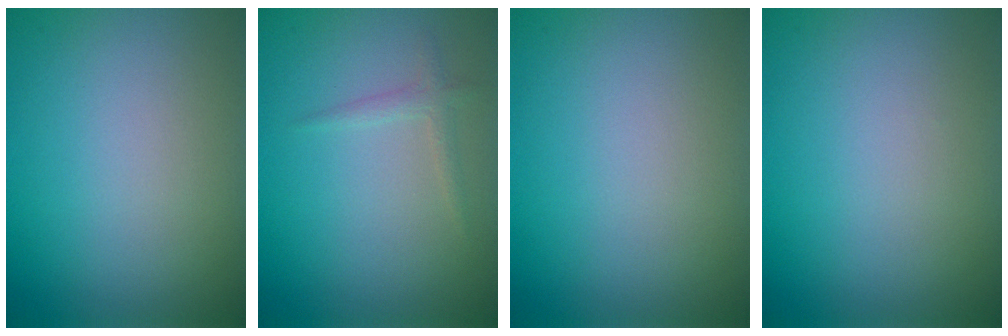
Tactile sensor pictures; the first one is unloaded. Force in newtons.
{"total": 1.1, "press": 1.1, "slide": 0.0}
{"total": 0.0}
{"total": 0.0}